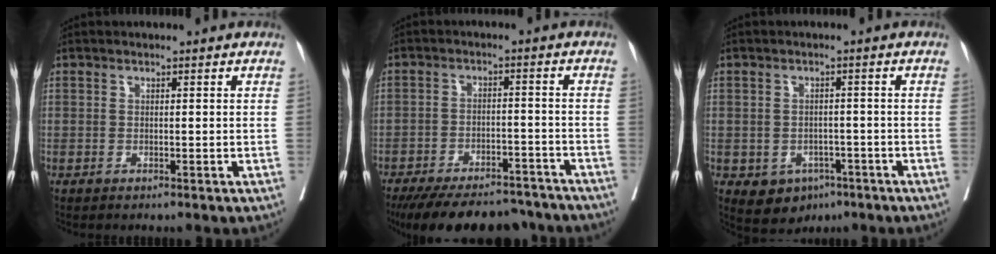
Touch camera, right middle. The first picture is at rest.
{"total": 18.2, "force": [-15.9, 5.5, 7.0], "torque": [-0.130, -0.008, -0.221]}
{"total": 5.5, "force": [-2.8, 4.2, 2.2], "torque": [-0.030, 0.001, -0.031]}